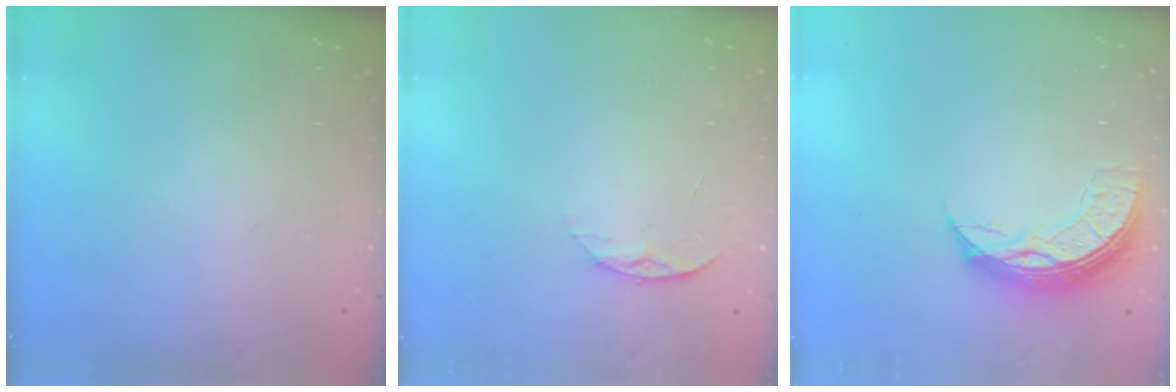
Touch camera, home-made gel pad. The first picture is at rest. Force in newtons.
{"total": 5.2, "press": 5.2, "slide": 0.6}
{"total": 9.2, "press": 9.2, "slide": 0.7}